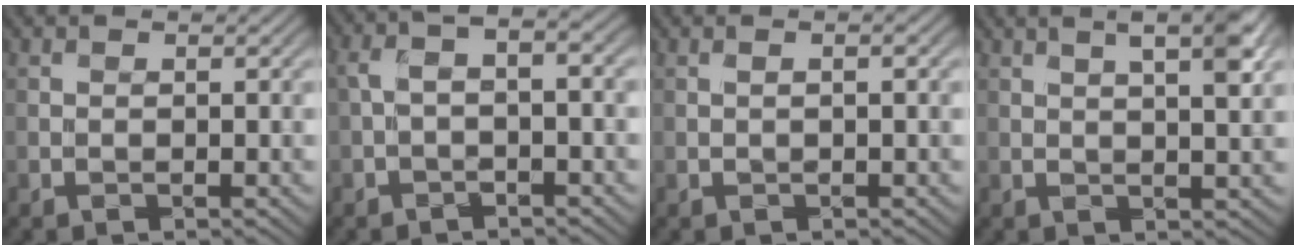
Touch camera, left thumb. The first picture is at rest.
{"total": 3.6, "force": [-0.5, 1.2, 3.4], "torque": [-0.073, 0.007, -0.017]}
{"total": 0.9, "force": [0.1, -0.1, 0.9], "torque": [-0.022, 0.001, 0.002]}
{"total": 4.8, "force": [2.7, 0.7, 4.0], "torque": [-0.064, 0.004, 0.048]}